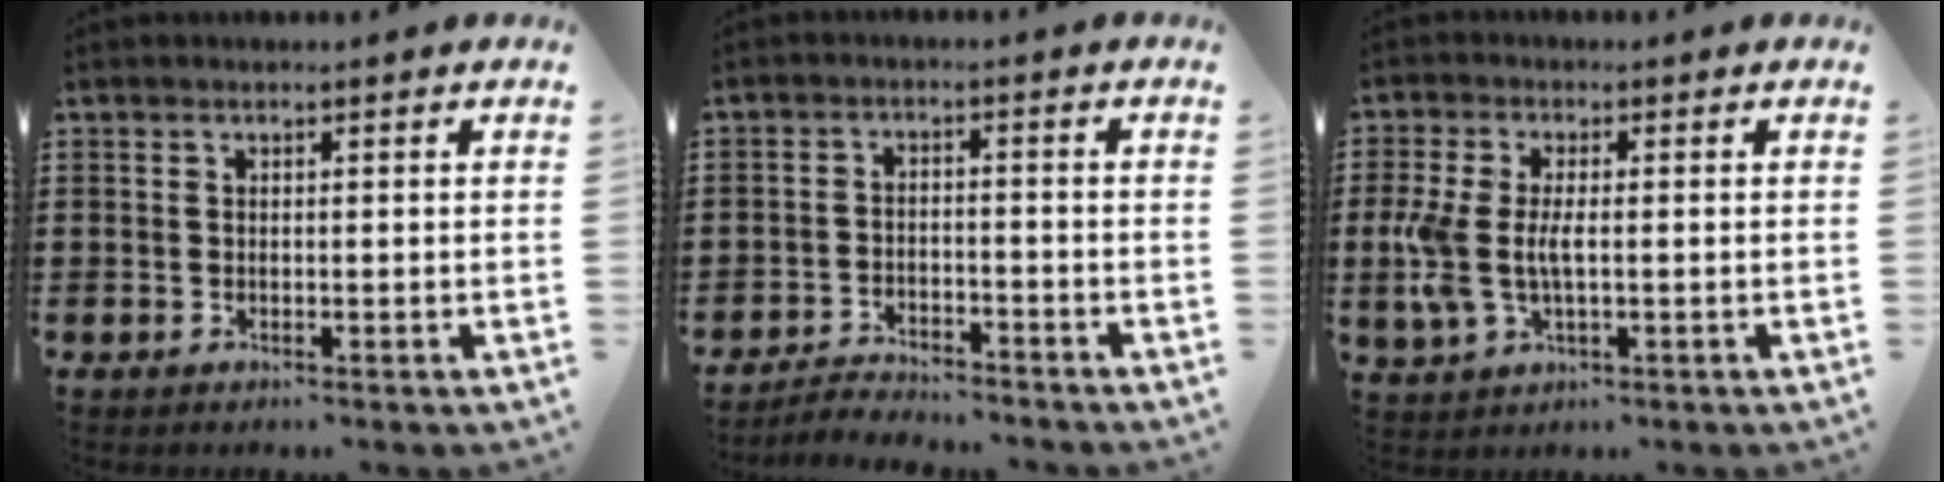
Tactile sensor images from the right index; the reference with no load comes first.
{"total": 3.2, "force": [-3.2, 0.3, 0.0], "torque": [-0.004, 0.005, -0.070]}
{"total": 6.3, "force": [-0.3, 3.1, 5.5], "torque": [-0.138, -0.006, -0.014]}